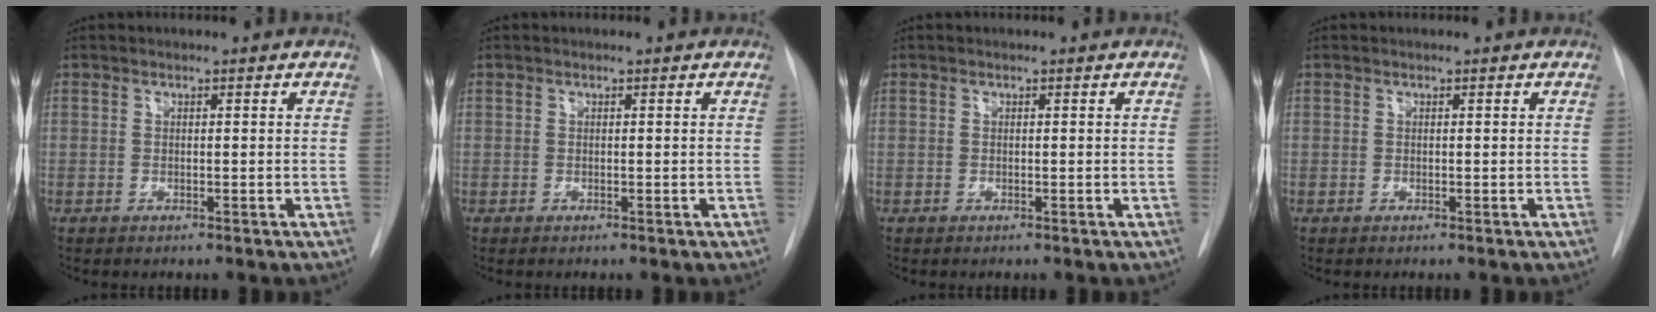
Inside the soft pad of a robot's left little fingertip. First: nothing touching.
{"total": 0.0}
{"total": 0.0}
{"total": 0.0}